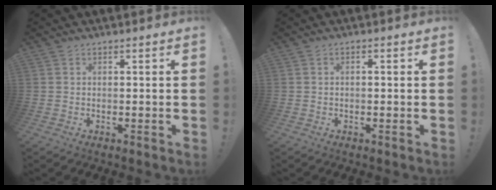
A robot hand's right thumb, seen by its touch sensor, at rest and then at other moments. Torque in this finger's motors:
{"motor_torque": [-0.09, -0.20, -0.03, 0.14, 0.07]}